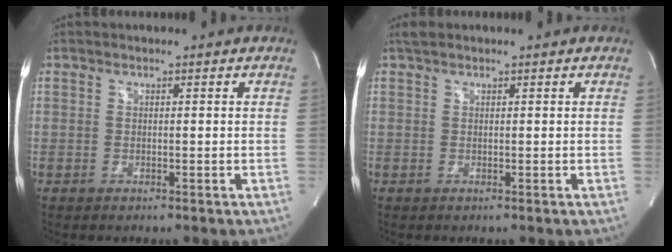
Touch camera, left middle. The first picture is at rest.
{"total": 1.2, "force": [1.0, 0.4, 0.5], "torque": [-0.013, 0.014, 0.020]}